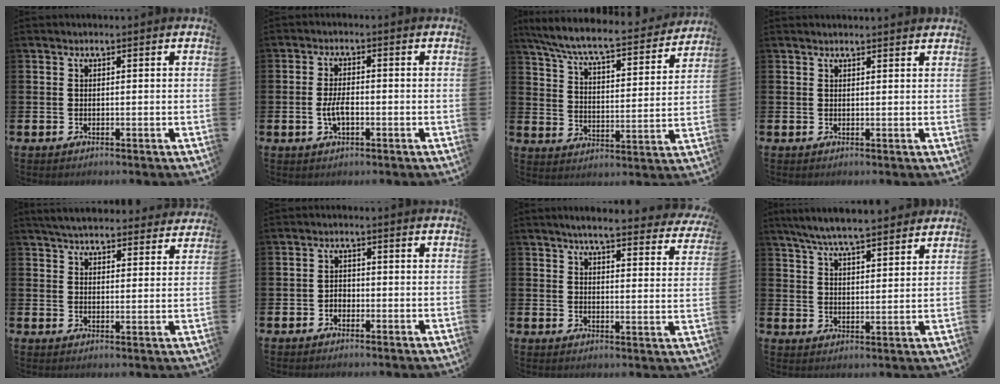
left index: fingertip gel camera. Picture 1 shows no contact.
{"total": 3.4, "force": [-0.7, 1.5, 2.9], "torque": [-0.048, 0.001, -0.014]}
{"total": 7.4, "force": [6.7, 0.9, 3.1], "torque": [-0.088, -0.049, 0.110]}
{"total": 1.2, "force": [1.2, 0.0, 0.2], "torque": [0.009, -0.006, 0.019]}
{"total": 5.2, "force": [5.0, 1.0, 0.7], "torque": [-0.026, -0.029, 0.090]}
{"total": 1.5, "force": [-0.8, 1.1, 0.5], "torque": [-0.007, 0.001, -0.018]}
{"total": 5.1, "force": [4.8, 0.3, 1.8], "torque": [-0.037, -0.032, 0.078]}
{"total": 6.8, "force": [6.5, 0.5, 2.1], "torque": [-0.062, -0.029, 0.117]}